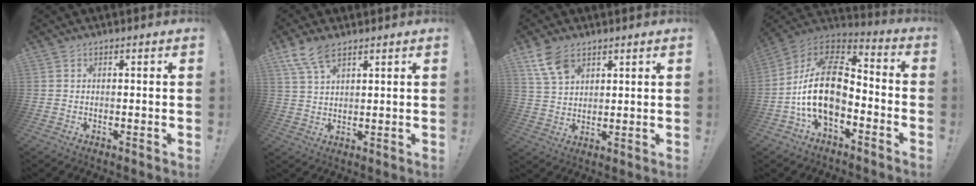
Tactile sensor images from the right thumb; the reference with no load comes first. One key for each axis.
{"total": 7.5, "fx": 5.0, "fy": 3.1, "fz": 4.6, "tx": -0.094, "ty": -0.014, "tz": 0.097}
{"total": 8.8, "fx": 5.2, "fy": 5.2, "fz": 4.8, "tx": -0.085, "ty": -0.017, "tz": 0.104}
{"total": 19.1, "fx": -3.3, "fy": 11.7, "fz": 14.7, "tx": -0.275, "ty": 0.024, "tz": -0.049}